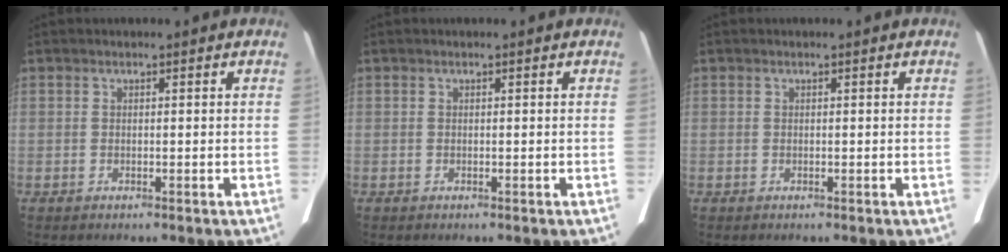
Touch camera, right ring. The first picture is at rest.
{"total": 0.0}
{"total": 0.0}